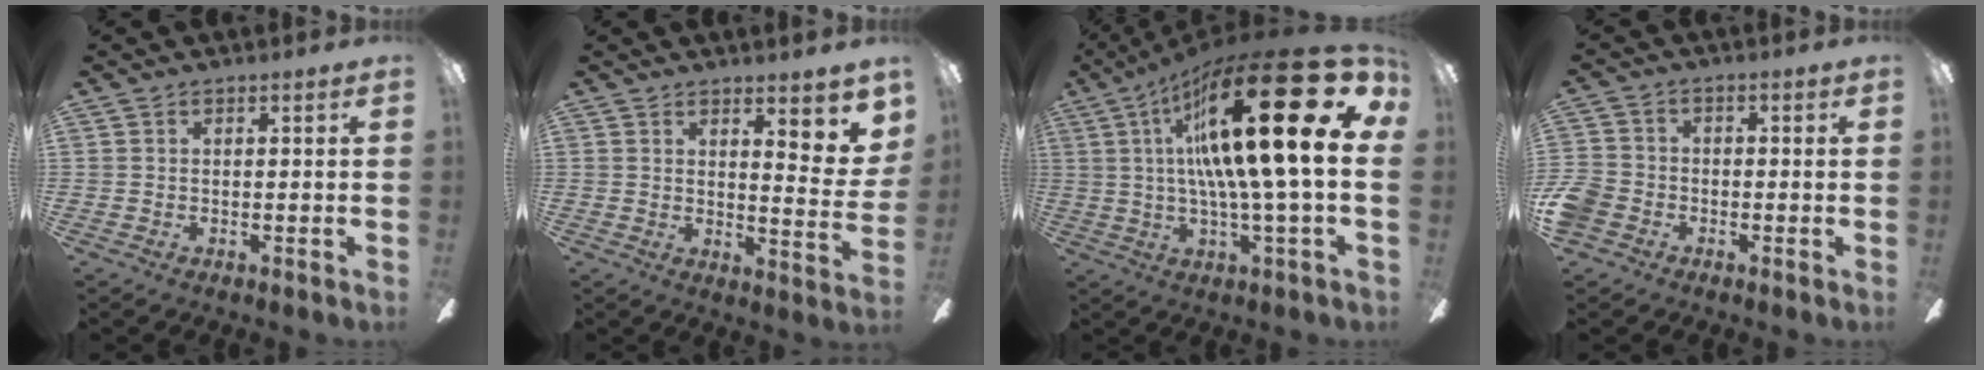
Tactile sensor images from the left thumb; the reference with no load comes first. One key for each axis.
{"total": 8.2, "fx": 5.1, "fy": 2.6, "fz": 5.8, "tx": -0.066, "ty": -0.044, "tz": 0.083}
{"total": 33.6, "fx": 10.1, "fy": 7.4, "fz": 31.2, "tx": -0.512, "ty": -0.069, "tz": 0.155}
{"total": 6.1, "fx": -2.7, "fy": 4.9, "fz": 2.5, "tx": -0.067, "ty": 0.022, "tz": -0.052}